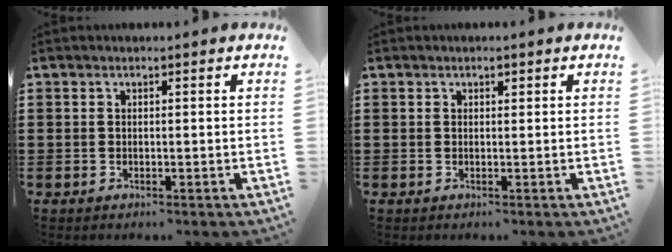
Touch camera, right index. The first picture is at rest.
{"total": 0.7, "force": [0.4, 0.4, 0.4], "torque": [-0.008, 0.002, 0.008]}